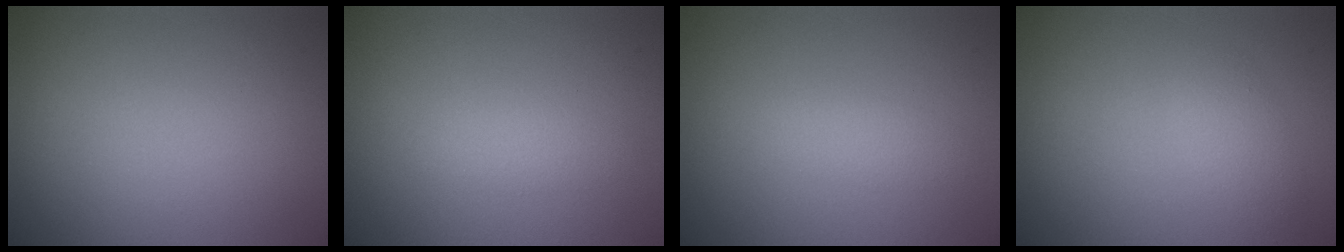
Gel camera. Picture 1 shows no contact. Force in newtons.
{"total": 1.3, "press": 1.3, "slide": 0.0}
{"total": 1.5, "press": 1.5, "slide": 0.0}
{"total": 1.6, "press": 1.6, "slide": 0.0}